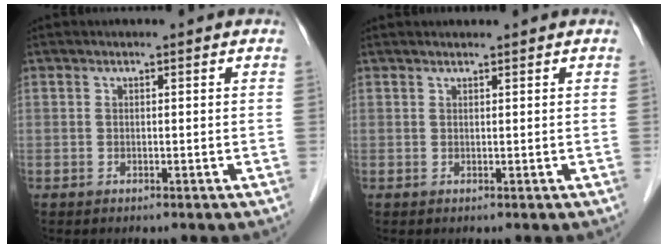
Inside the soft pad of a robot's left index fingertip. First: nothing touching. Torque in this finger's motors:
{"motor_torque": [0.21, 0.13, 0.03, 0.02]}